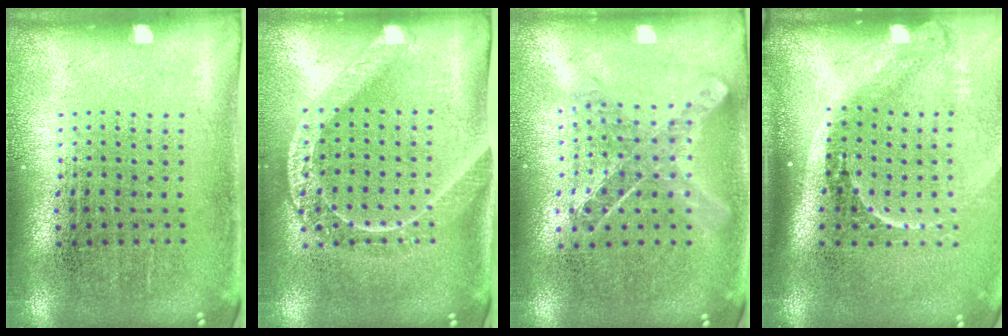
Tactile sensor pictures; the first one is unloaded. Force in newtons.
{"total": 1.9, "press": 1.7, "slide": 0.9}
{"total": 0.9, "press": 0.9, "slide": 0.0}
{"total": 2.2, "press": 1.4, "slide": 1.7}